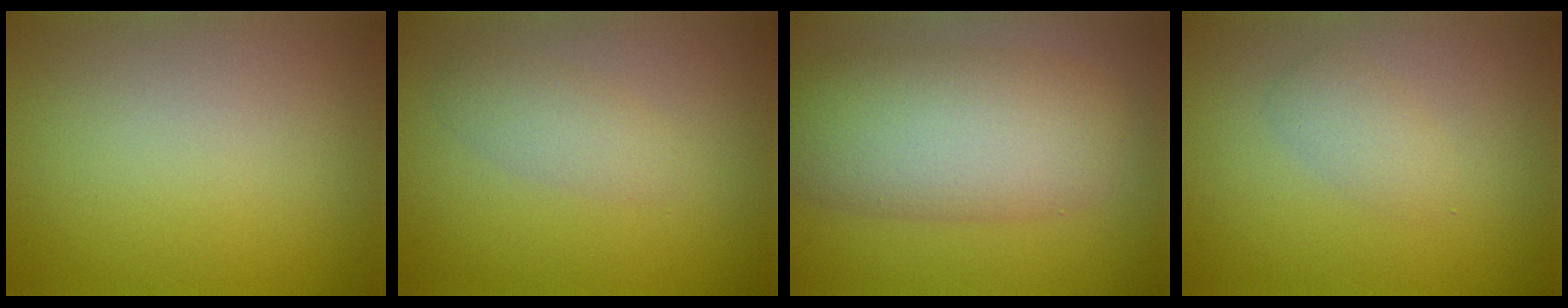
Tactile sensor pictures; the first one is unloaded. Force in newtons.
{"total": 1.9, "press": 1.9, "slide": 0.1}
{"total": 8.5, "press": 8.5, "slide": 0.4}
{"total": 1.7, "press": 1.7, "slide": 0.1}